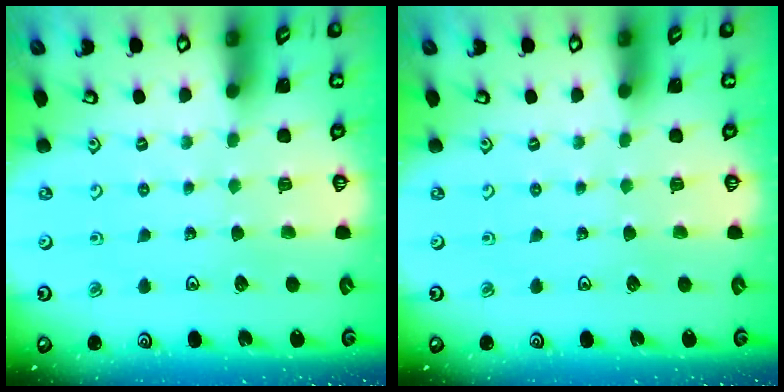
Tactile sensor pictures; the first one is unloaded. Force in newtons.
{"total": 0.0}